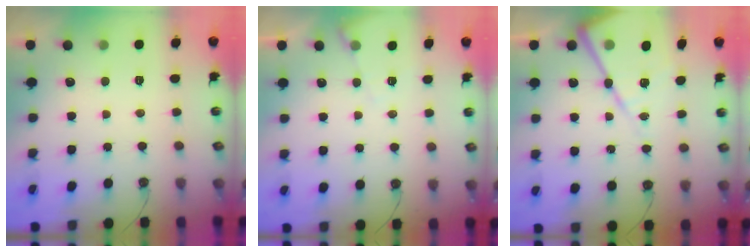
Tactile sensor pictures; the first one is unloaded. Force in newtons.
{"total": 7.3, "press": 7.3, "slide": 0.7}
{"total": 16.1, "press": 16.0, "slide": 1.1}